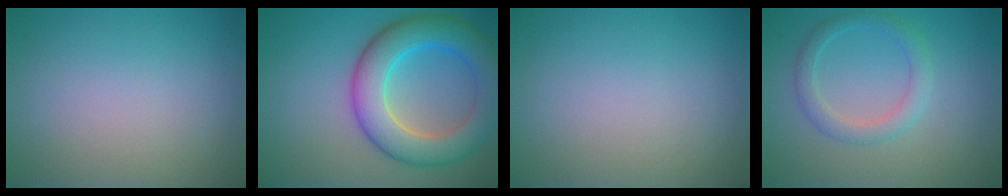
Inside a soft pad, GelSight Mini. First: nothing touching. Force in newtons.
{"total": 8.1, "press": 8.1, "slide": 0.4}
{"total": 0.0}
{"total": 2.5, "press": 2.5, "slide": 0.1}